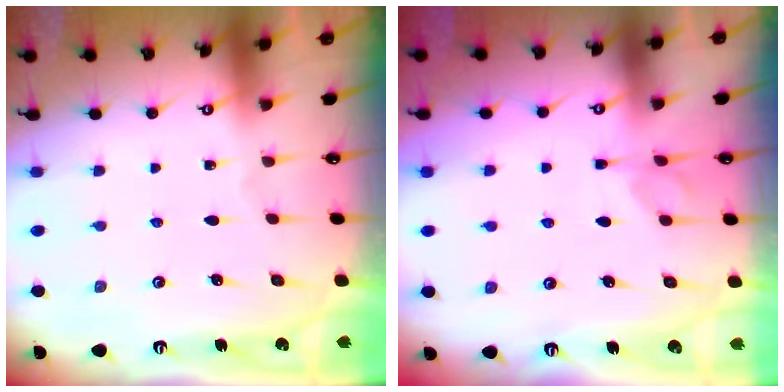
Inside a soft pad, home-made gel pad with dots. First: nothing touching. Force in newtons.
{"total": 1.9, "press": 1.7, "slide": 0.8}